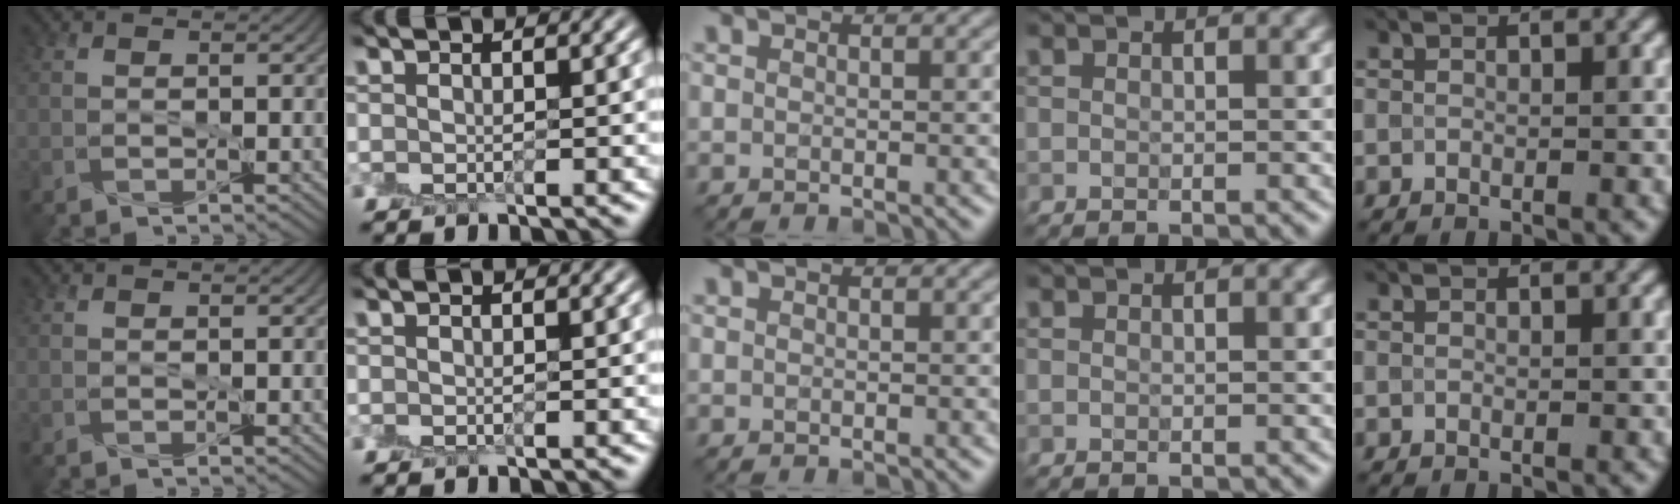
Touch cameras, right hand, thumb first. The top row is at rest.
{}